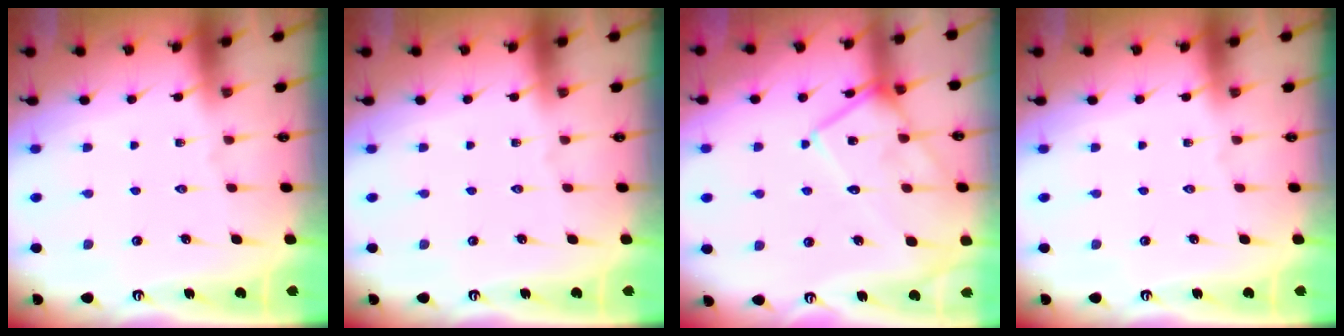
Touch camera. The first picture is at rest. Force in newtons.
{"total": 0.0}
{"total": 15.2, "press": 15.2, "slide": 1.1}
{"total": 0.0}